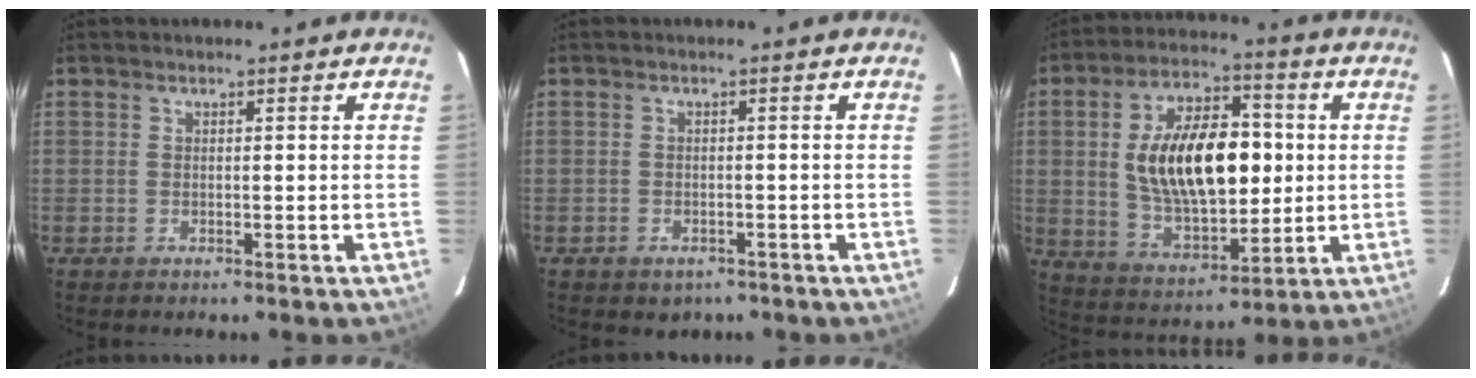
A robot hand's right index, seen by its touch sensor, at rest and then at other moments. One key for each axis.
{"total": 3.6, "fx": -2.3, "fy": 2.6, "fz": 1.1, "tx": -0.025, "ty": -0.002, "tz": -0.021}
{"total": 19.2, "fx": 1.8, "fy": 9.9, "fz": 16.3, "tx": -0.286, "ty": 0.017, "tz": 0.047}